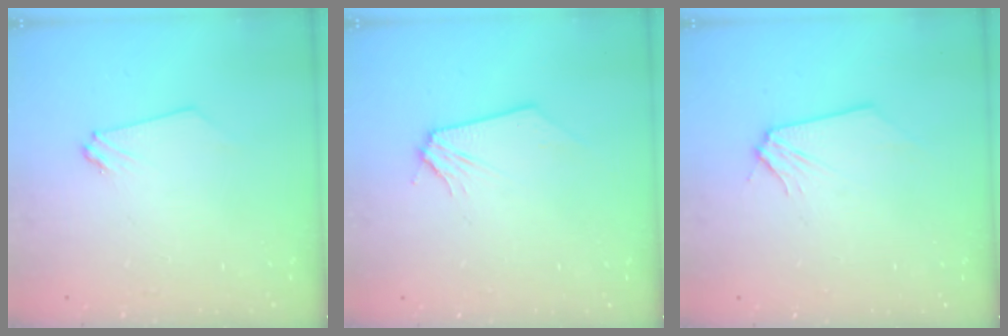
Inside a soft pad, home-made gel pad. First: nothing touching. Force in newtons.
{"total": 0.0}
{"total": 0.0}